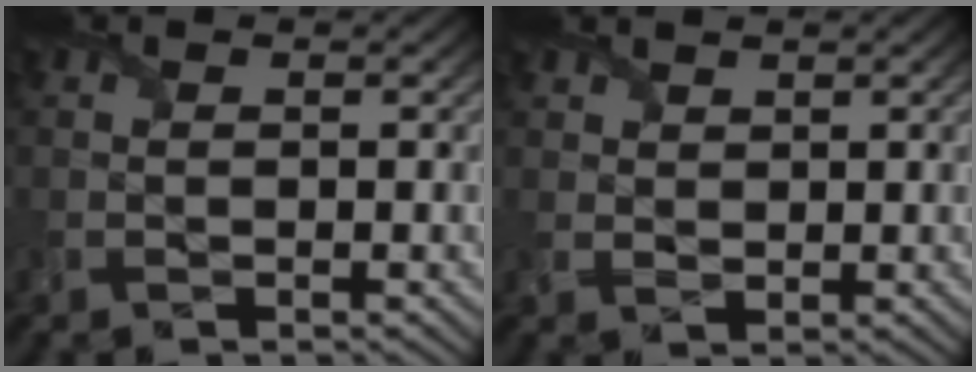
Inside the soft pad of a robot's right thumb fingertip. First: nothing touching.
{"total": 2.0, "force": [1.5, 1.1, 0.6], "torque": [-0.019, 0.003, 0.035]}